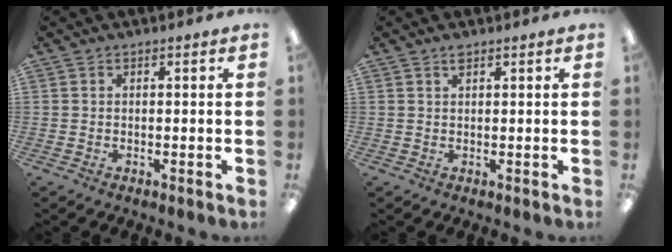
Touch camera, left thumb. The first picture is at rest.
{"total": 1.4, "force": [1.0, 0.4, 0.8], "torque": [-0.019, 0.002, 0.018]}